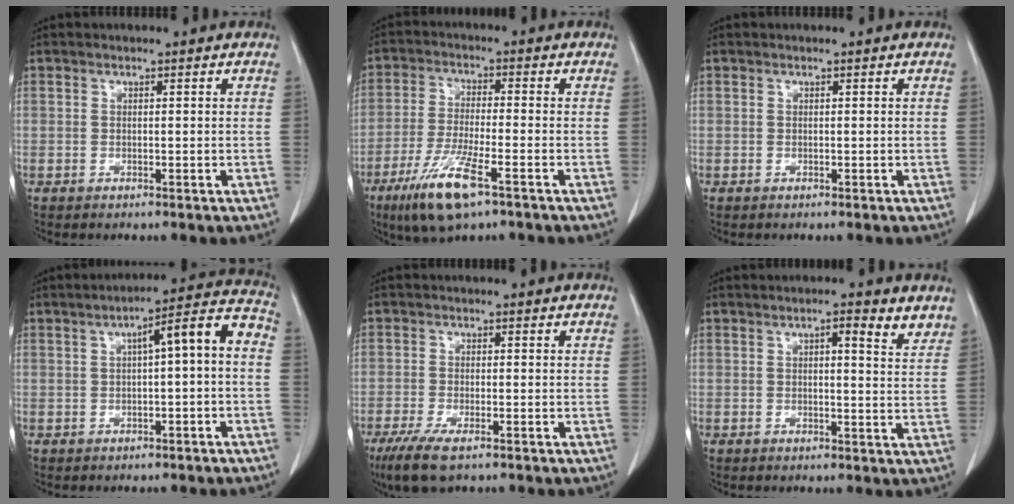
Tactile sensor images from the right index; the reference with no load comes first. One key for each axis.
{"total": 9.9, "fx": -5.7, "fy": 1.3, "fz": 8.0, "tx": -0.166, "ty": -0.026, "tz": -0.100}
{"total": 0.0}
{"total": 8.0, "fx": 0.0, "fy": 1.2, "fz": 7.9, "tx": -0.107, "ty": 0.035, "tz": -0.005}
{"total": 6.4, "fx": -4.0, "fy": 1.2, "fz": 4.8, "tx": -0.092, "ty": -0.020, "tz": -0.065}
{"total": 4.5, "fx": 2.9, "fy": 0.9, "fz": 3.4, "tx": -0.040, "ty": 0.000, "tz": 0.034}